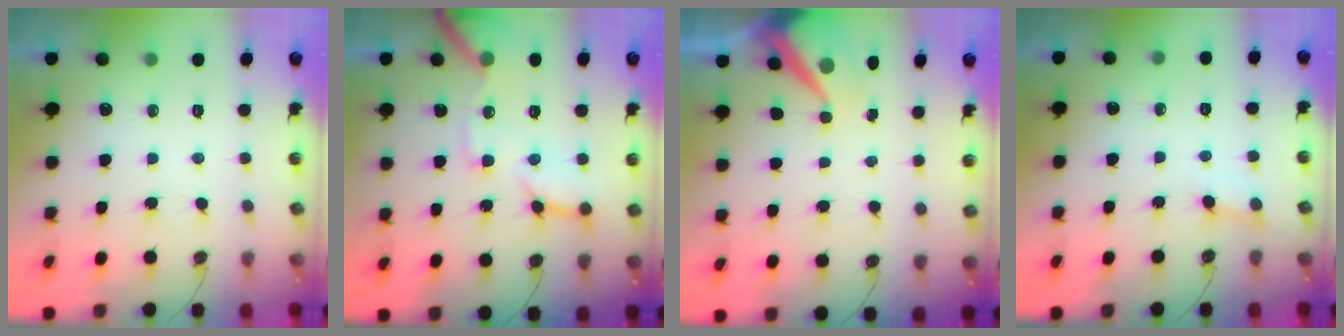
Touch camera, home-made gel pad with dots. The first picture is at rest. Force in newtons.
{"total": 15.1, "press": 15.0, "slide": 1.7}
{"total": 9.1, "press": 9.1, "slide": 1.0}
{"total": 2.2, "press": 2.2, "slide": 0.1}